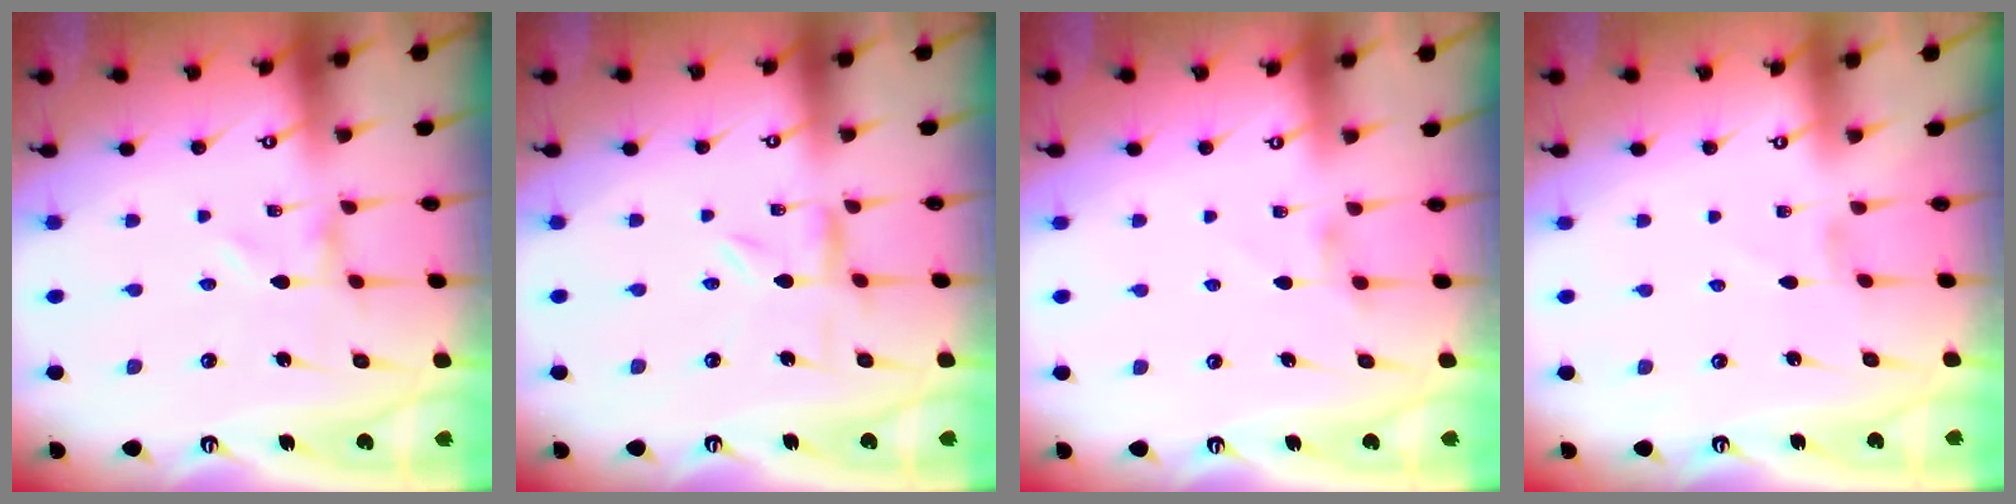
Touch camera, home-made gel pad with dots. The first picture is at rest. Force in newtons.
{"total": 1.8, "press": 1.8, "slide": 0.3}
{"total": 2.4, "press": 2.4, "slide": 0.4}
{"total": 0.7, "press": 0.7, "slide": 0.1}